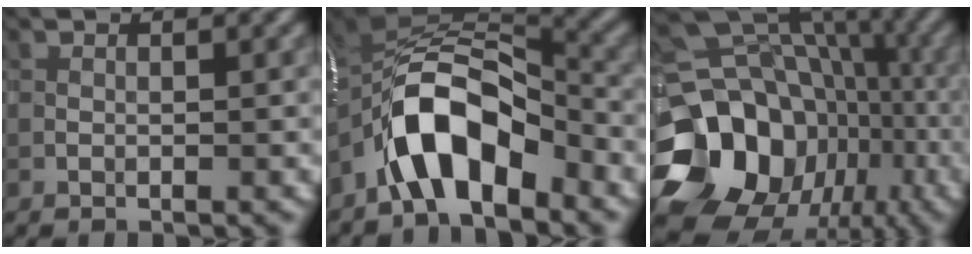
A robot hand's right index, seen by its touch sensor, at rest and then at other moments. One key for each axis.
{"total": 8.9, "fx": -4.6, "fy": 4.1, "fz": 6.4, "tx": -0.110, "ty": 0.013, "tz": -0.087}
{"total": 17.0, "fx": -5.1, "fy": 13.8, "fz": 8.5, "tx": -0.153, "ty": 0.003, "tz": -0.084}